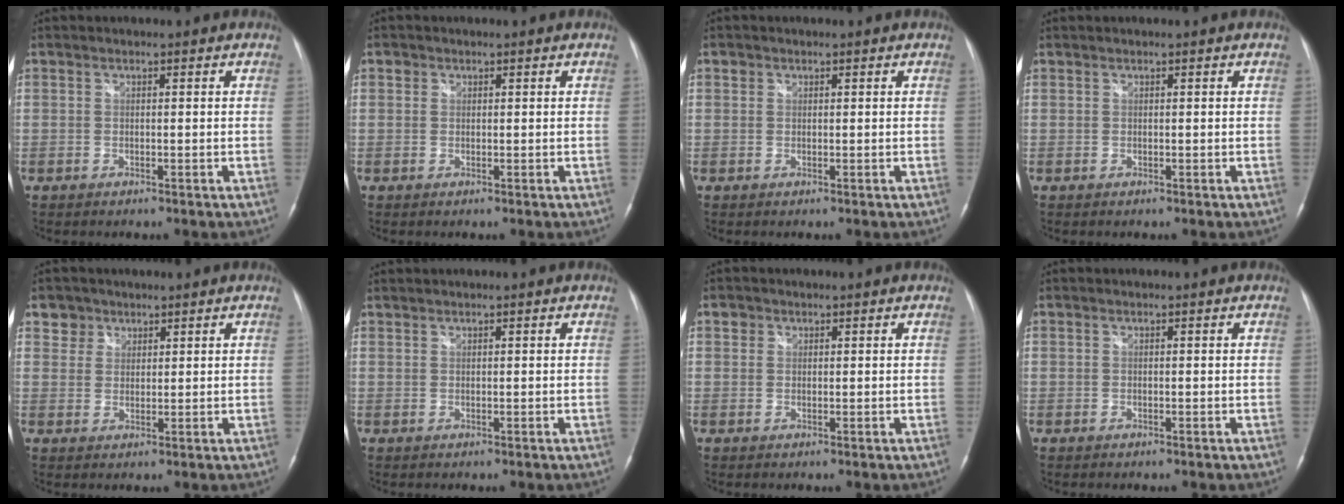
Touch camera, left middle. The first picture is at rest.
{"total": 0.8, "force": [0.4, 0.7, 0.1], "torque": [0.005, 0.004, 0.005]}
{"total": 0.7, "force": [0.4, 0.6, 0.1], "torque": [0.003, 0.005, 0.005]}
{"total": 0.0}
{"total": 3.2, "force": [2.1, 2.4, -0.3], "torque": [0.013, 0.007, 0.033]}
{"total": 0.7, "force": [0.7, -0.1, 0.0], "torque": [-0.006, 0.008, 0.020]}
{"total": 1.2, "force": [0.6, 1.0, 0.1], "torque": [0.007, 0.003, 0.006]}
{"total": 0.0}